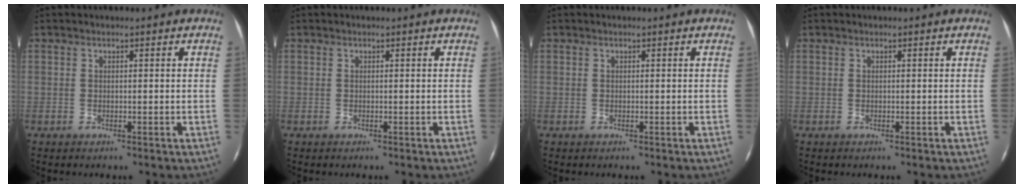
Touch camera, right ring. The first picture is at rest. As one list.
[{"total": 0.0}, {"total": 0.0}, {"total": 0.0}]